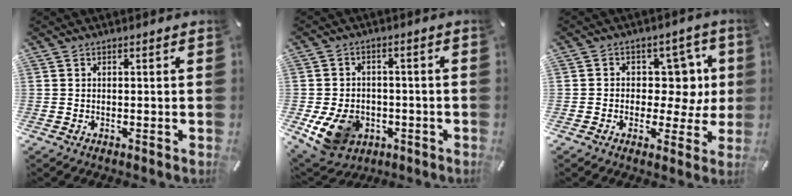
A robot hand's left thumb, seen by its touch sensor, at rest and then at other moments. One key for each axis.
{"total": 11.4, "fx": -3.8, "fy": 8.9, "fz": 6.1, "tx": -0.123, "ty": 0.018, "tz": -0.061}
{"total": 9.8, "fx": 1.8, "fy": 7.8, "fz": 5.7, "tx": -0.066, "ty": -0.016, "tz": 0.035}